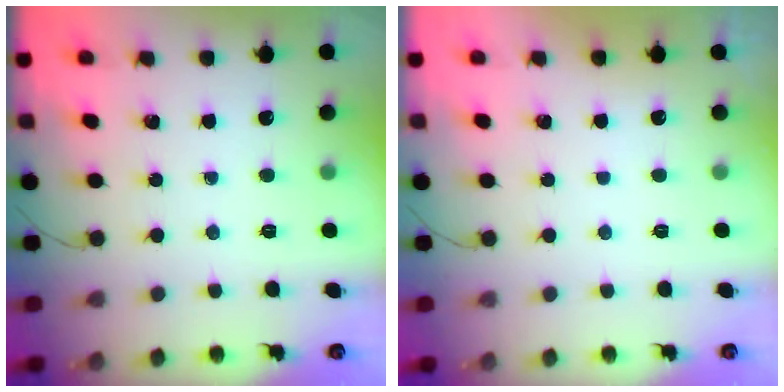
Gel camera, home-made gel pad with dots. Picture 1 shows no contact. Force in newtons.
{"total": 2.9, "press": 2.9, "slide": 0.1}